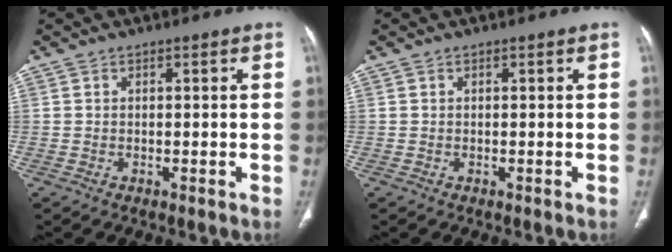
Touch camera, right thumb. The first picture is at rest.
{"total": 0.0}